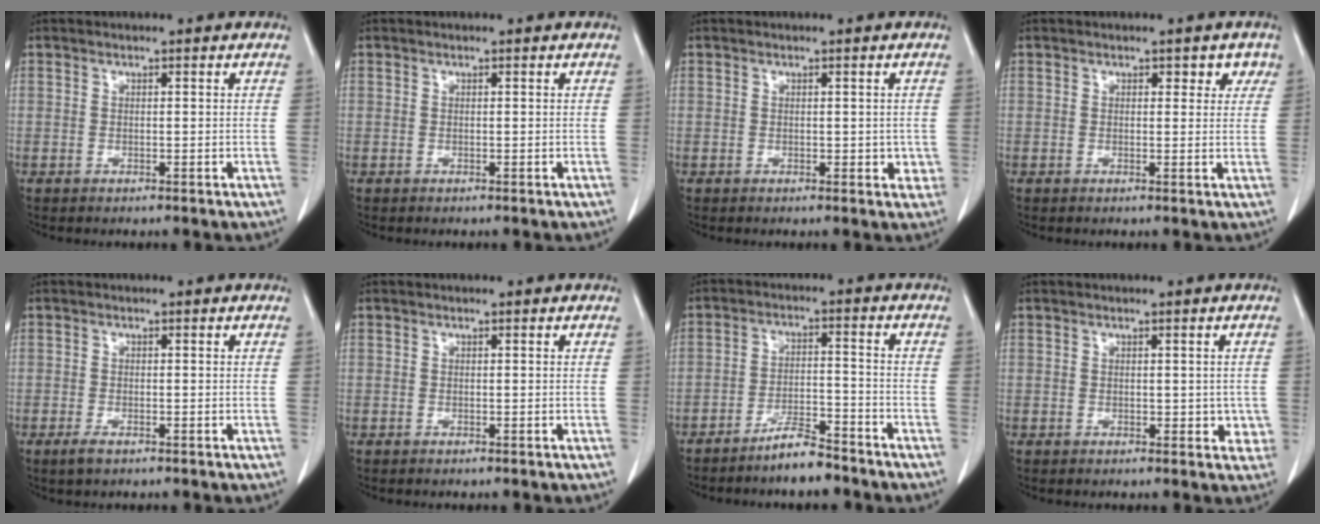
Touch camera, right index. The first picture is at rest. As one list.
[{"total": 0.0}, {"total": 2.2, "force": [-0.1, 1.5, 1.7], "torque": [-0.011, 0.002, 0.002]}, {"total": 2.5, "force": [1.2, 1.6, 1.5], "torque": [-0.002, 0.005, 0.011]}, {"total": 1.7, "force": [-1.1, 0.5, 1.1], "torque": [-0.025, -0.003, -0.017]}, {"total": 0.0}, {"total": 6.2, "force": [-5.3, 1.0, 3.1], "torque": [-0.056, -0.005, -0.098]}, {"total": 2.6, "force": [0.0, 1.8, 1.9], "torque": [-0.009, 0.002, 0.002]}]